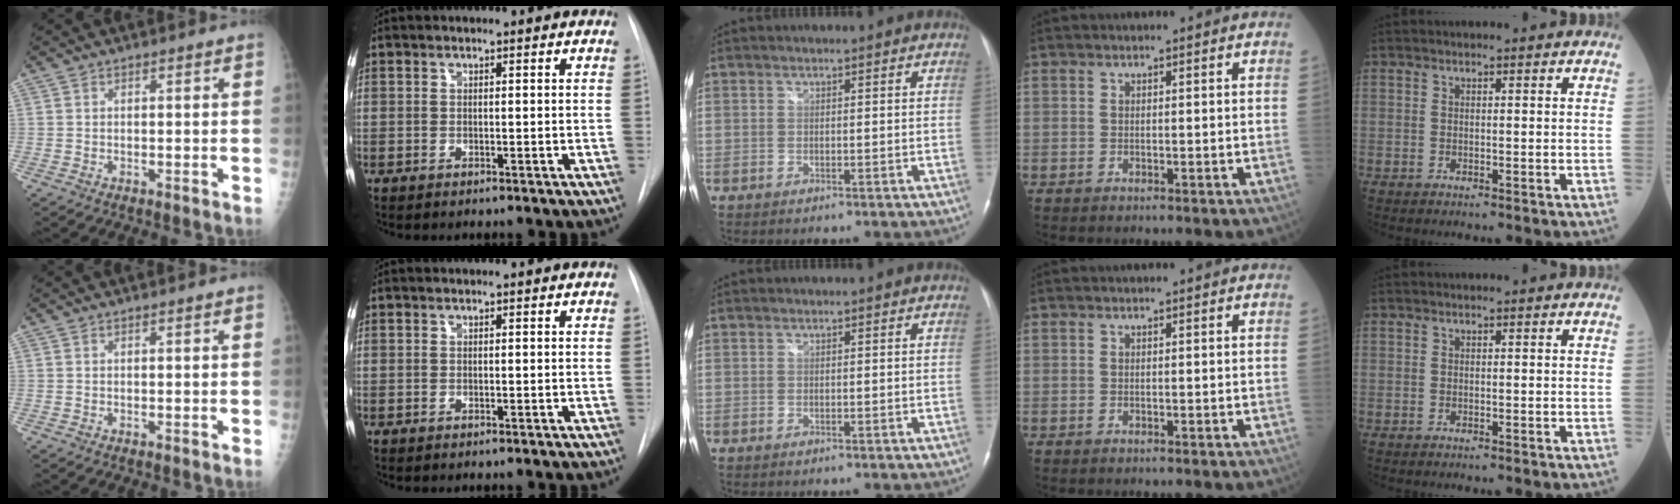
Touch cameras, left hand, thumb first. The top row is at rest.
{}